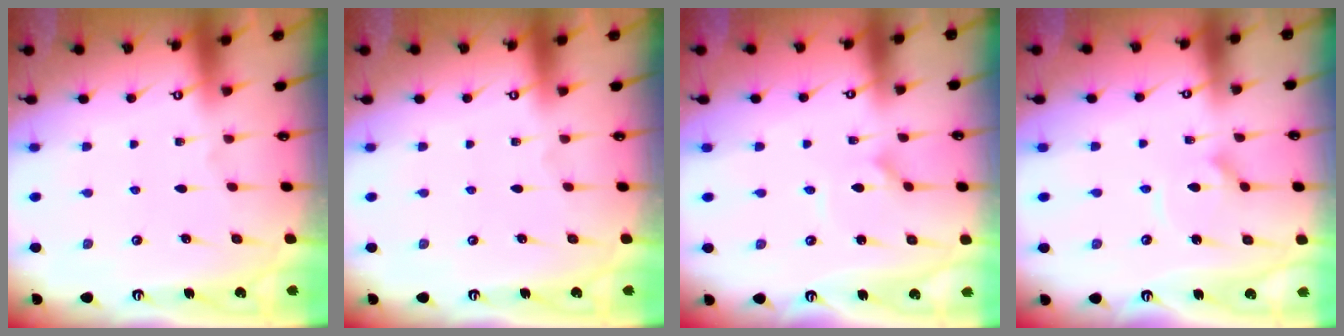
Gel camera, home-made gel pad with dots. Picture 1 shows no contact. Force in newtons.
{"total": 0.0}
{"total": 1.5, "press": 1.5, "slide": 0.1}
{"total": 4.7, "press": 4.7, "slide": 0.4}